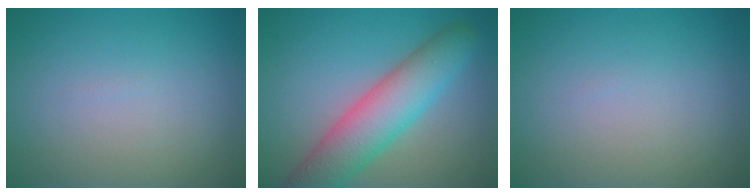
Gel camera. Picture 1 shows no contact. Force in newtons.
{"total": 7.3, "press": 7.3, "slide": 0.4}
{"total": 0.0}